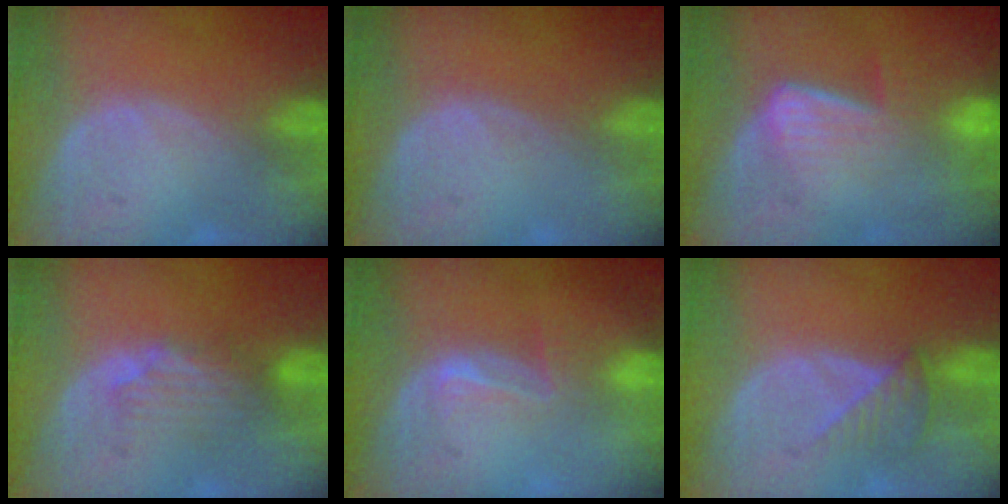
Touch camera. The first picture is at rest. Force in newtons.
{"total": 0.0}
{"total": 7.2, "press": 6.0, "slide": 4.0}
{"total": 4.2, "press": 3.7, "slide": 2.0}
{"total": 2.7, "press": 2.3, "slide": 1.5}
{"total": 3.4, "press": 3.3, "slide": 0.8}